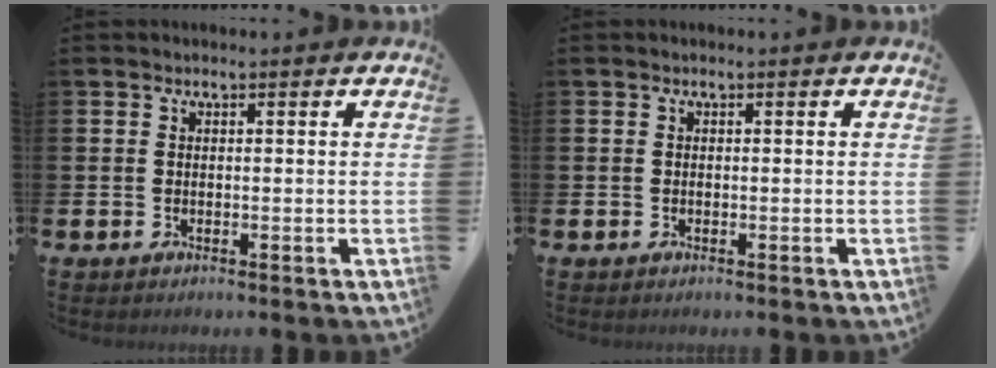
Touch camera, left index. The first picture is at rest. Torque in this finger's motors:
{"motor_torque": [0.03, 0.01, -0.04, -0.01]}